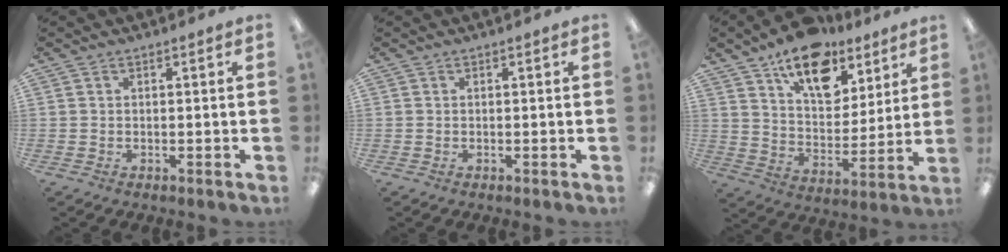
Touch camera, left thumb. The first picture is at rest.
{"total": 0.0}
{"total": 17.4, "force": [11.4, 9.7, 8.9], "torque": [-0.135, -0.062, 0.203]}